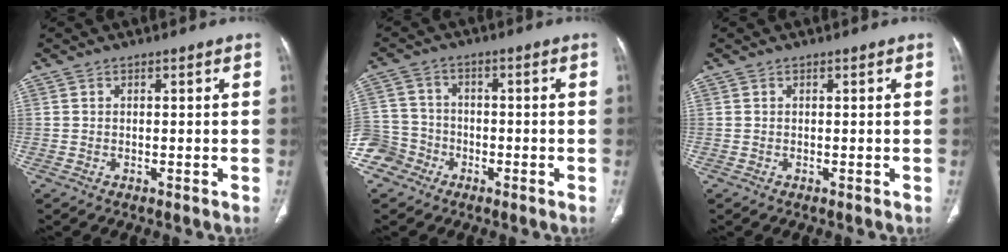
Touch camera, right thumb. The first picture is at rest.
{"total": 8.2, "force": [-4.5, 6.8, 0.9], "torque": [-0.007, 0.037, -0.089]}
{"total": 0.0}